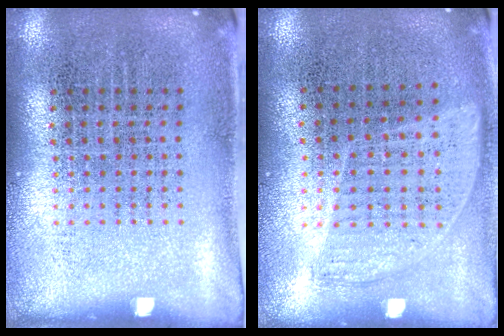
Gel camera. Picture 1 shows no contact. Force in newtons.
{"total": 0.9, "press": 0.7, "slide": 0.4}